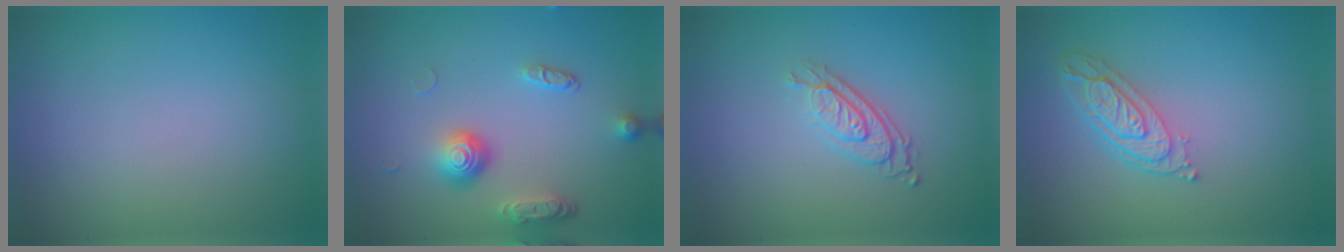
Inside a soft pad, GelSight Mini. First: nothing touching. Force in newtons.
{"total": 3.8, "press": 2.8, "slide": 2.5}
{"total": 2.8, "press": 2.0, "slide": 1.8}
{"total": 3.9, "press": 2.9, "slide": 2.6}